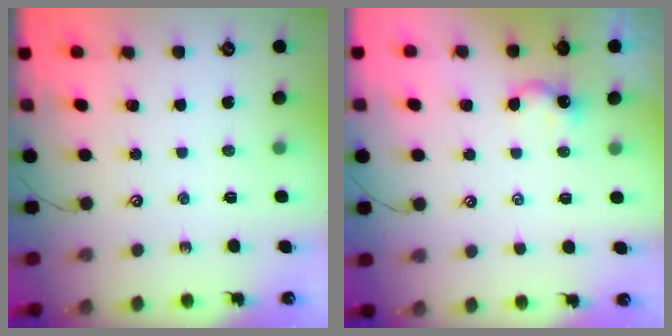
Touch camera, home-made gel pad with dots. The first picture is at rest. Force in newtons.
{"total": 2.6, "press": 2.6, "slide": 0.2}